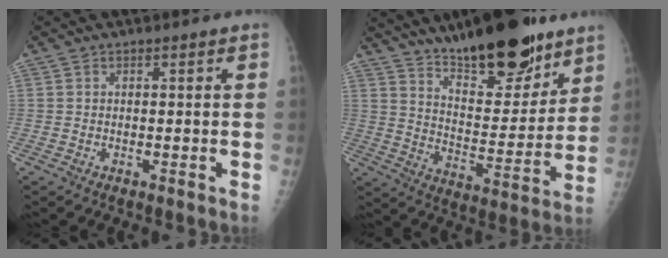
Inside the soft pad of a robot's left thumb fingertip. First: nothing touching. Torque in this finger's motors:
{"motor_torque": [0.52, 0.38, 0.04, -0.45, 0.08]}